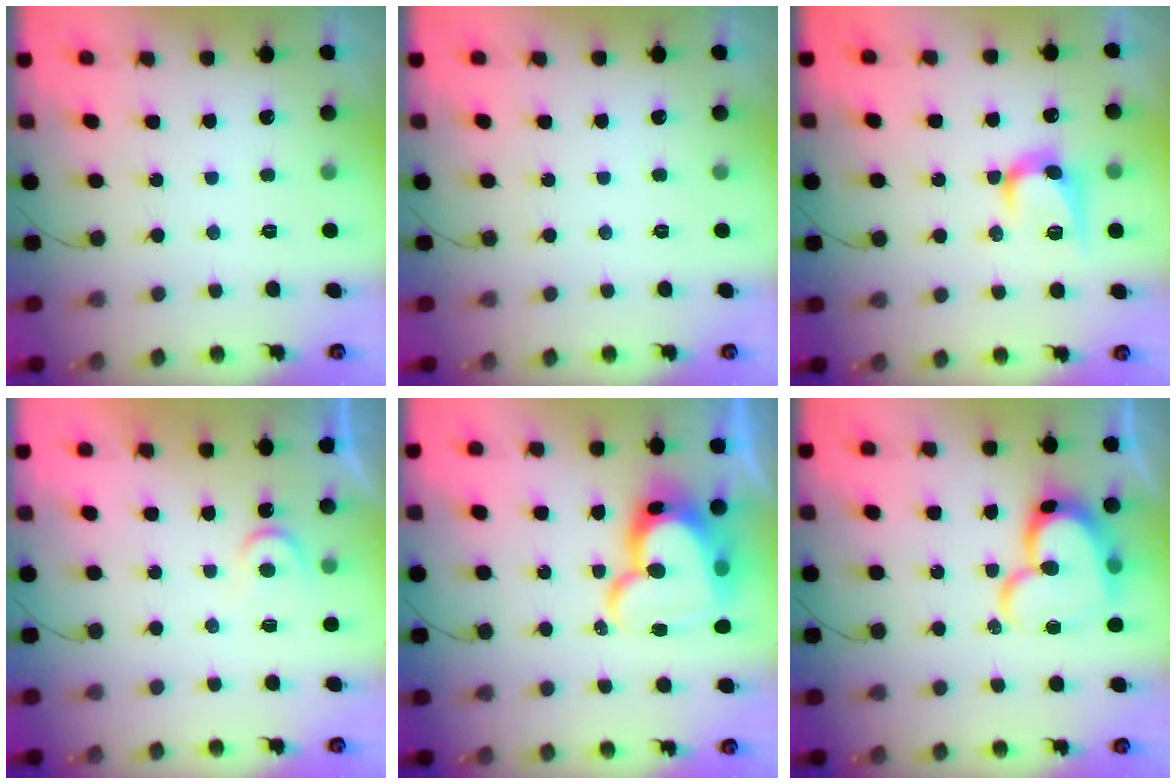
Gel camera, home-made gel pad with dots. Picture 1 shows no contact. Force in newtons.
{"total": 0.0}
{"total": 10.4, "press": 10.4, "slide": 0.4}
{"total": 4.5, "press": 4.5, "slide": 0.4}
{"total": 19.5, "press": 19.4, "slide": 1.8}
{"total": 18.6, "press": 18.6, "slide": 1.5}